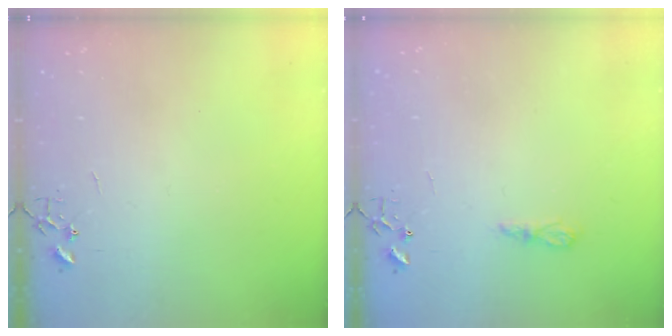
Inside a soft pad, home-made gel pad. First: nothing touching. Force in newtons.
{"total": 5.5, "press": 5.5, "slide": 0.6}